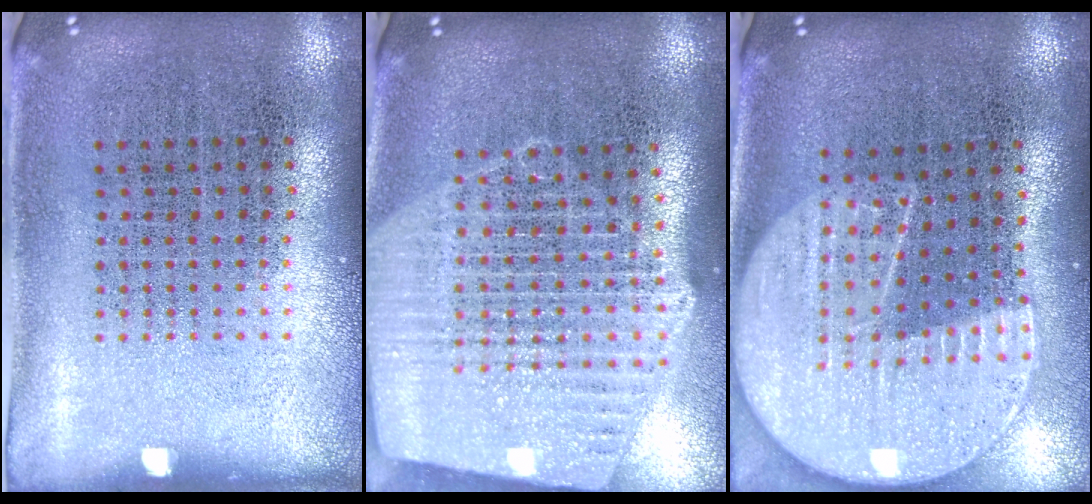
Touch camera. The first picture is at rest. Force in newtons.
{"total": 2.6, "press": 2.2, "slide": 1.4}
{"total": 2.3, "press": 2.0, "slide": 1.2}